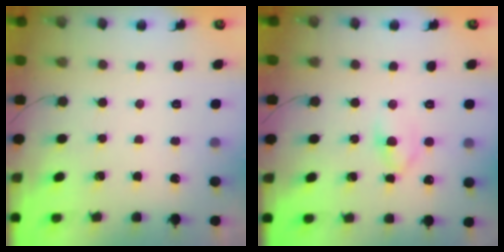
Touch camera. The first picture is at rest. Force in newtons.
{"total": 4.6, "press": 4.4, "slide": 1.5}